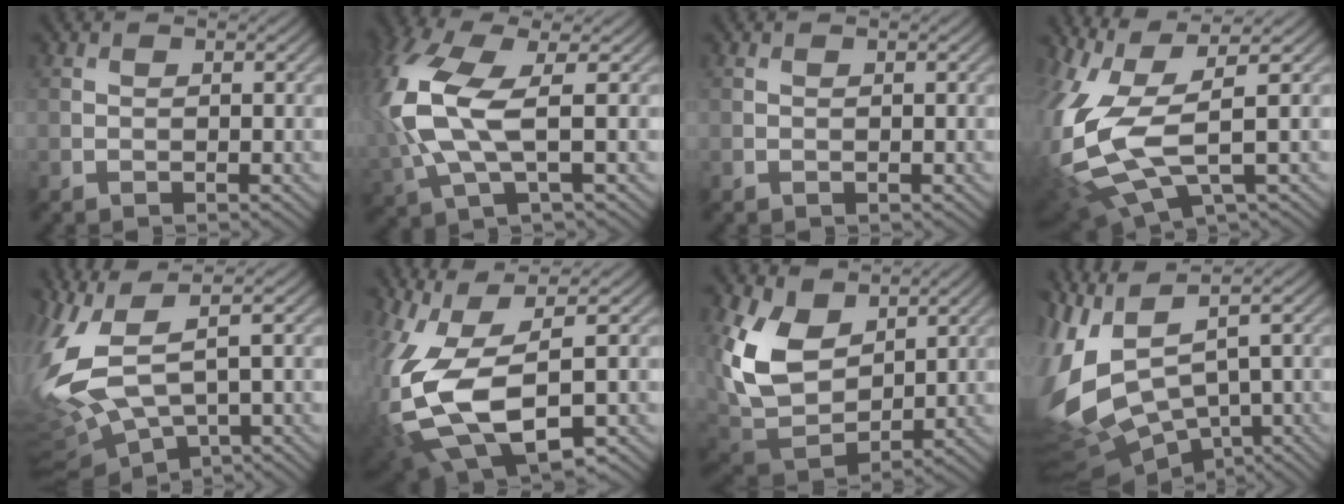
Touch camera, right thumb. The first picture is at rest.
{"total": 11.4, "force": [0.9, 4.9, 10.3], "torque": [-0.261, 0.002, 0.015]}
{"total": 0.0}
{"total": 13.3, "force": [-1.0, 5.2, 12.2], "torque": [-0.299, -0.017, -0.009]}
{"total": 14.8, "force": [1.4, 6.4, 13.3], "torque": [-0.338, -0.011, 0.042]}
{"total": 15.0, "force": [-2.4, 7.1, 13.0], "torque": [-0.311, -0.036, -0.027]}
{"total": 13.9, "force": [4.7, 8.9, 9.6], "torque": [-0.243, -0.004, 0.099]}
{"total": 16.0, "force": [0.0, 9.3, 13.1], "torque": [-0.354, -0.051, 0.065]}